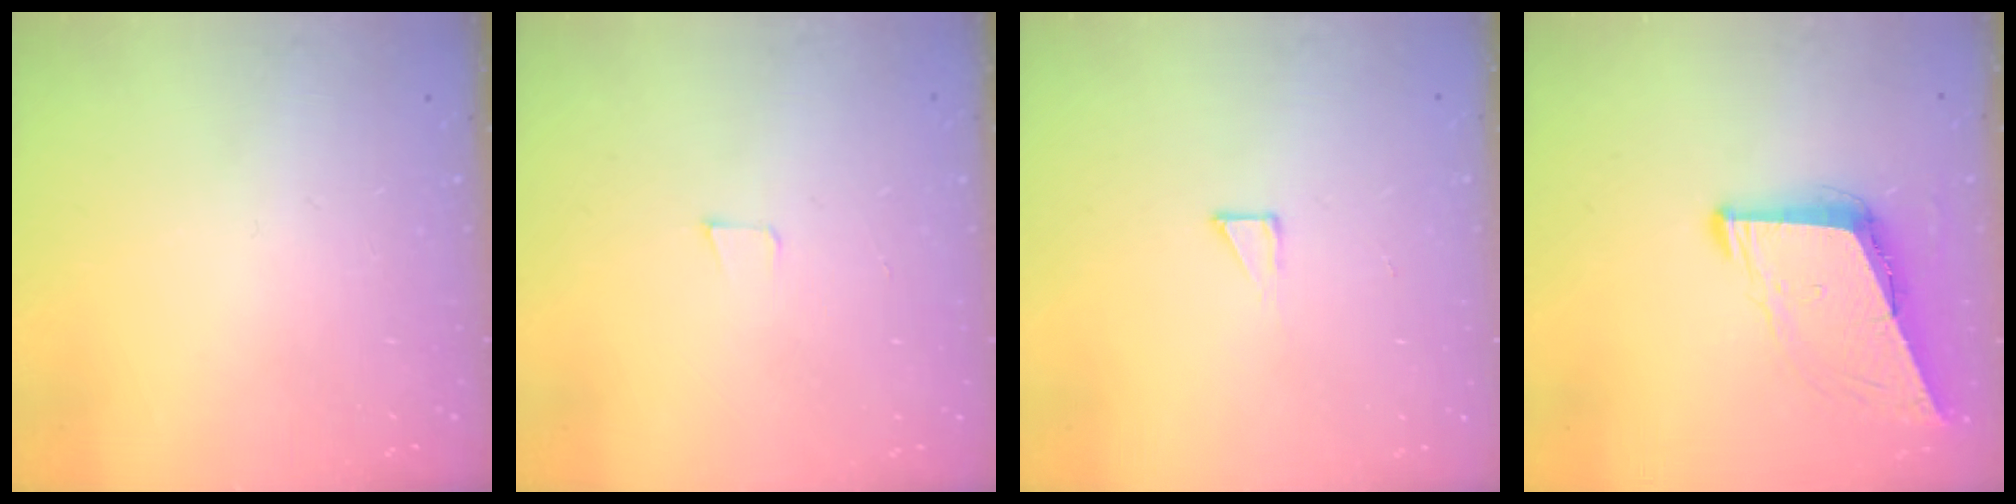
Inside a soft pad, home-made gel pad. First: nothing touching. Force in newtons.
{"total": 3.3, "press": 2.0, "slide": 2.6}
{"total": 3.6, "press": 3.6, "slide": 0.4}
{"total": 8.6, "press": 7.7, "slide": 3.8}